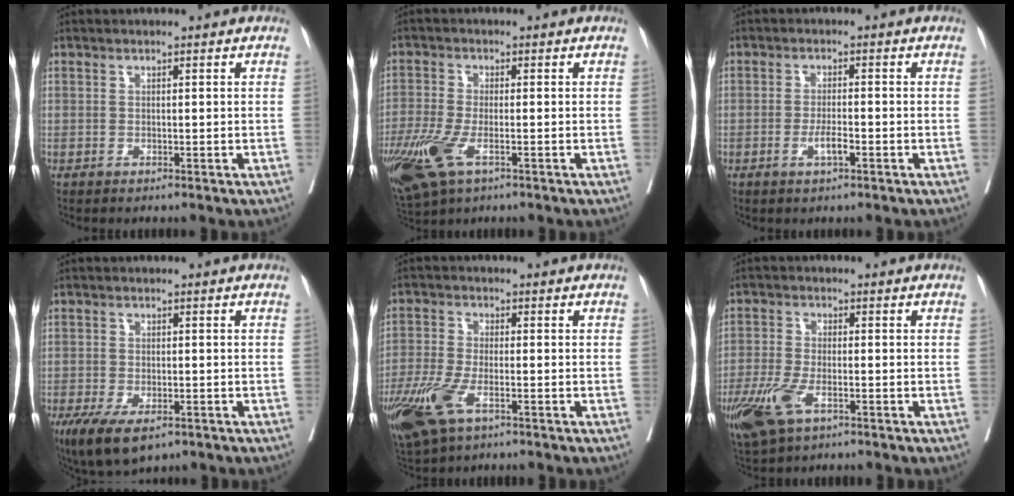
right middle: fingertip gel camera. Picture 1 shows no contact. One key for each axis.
{"total": 11.4, "fx": -5.7, "fy": 4.7, "fz": 8.7, "tx": -0.208, "ty": -0.030, "tz": -0.102}
{"total": 1.7, "fx": -0.7, "fy": 0.7, "fz": 1.3, "tx": -0.024, "ty": 0.002, "tz": -0.009}
{"total": 8.4, "fx": -5.1, "fy": 3.3, "fz": 5.8, "tx": -0.101, "ty": -0.018, "tz": -0.083}
{"total": 11.1, "fx": -5.7, "fy": 4.4, "fz": 8.5, "tx": -0.195, "ty": -0.023, "tz": -0.102}
{"total": 8.9, "fx": -4.4, "fy": 3.6, "fz": 6.8, "tx": -0.148, "ty": -0.018, "tz": -0.079}